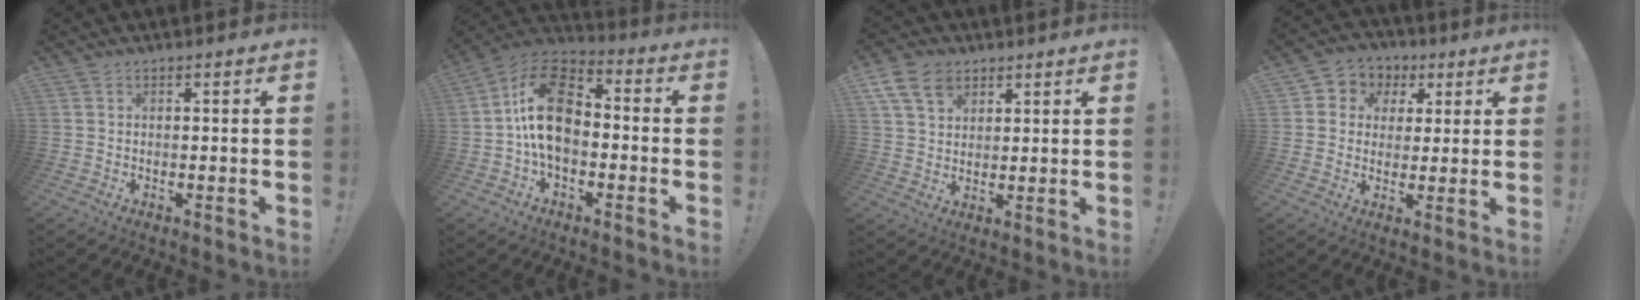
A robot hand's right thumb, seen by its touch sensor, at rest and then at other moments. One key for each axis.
{"total": 17.2, "fx": -0.2, "fy": 11.2, "fz": 13.0, "tx": -0.231, "ty": 0.024, "tz": -0.002}
{"total": 9.9, "fx": 5.3, "fy": 6.8, "fz": 4.8, "tx": -0.078, "ty": -0.016, "tz": 0.105}
{"total": 6.6, "fx": 0.7, "fy": 6.3, "fz": 1.7, "tx": -0.016, "ty": -0.002, "tz": 0.018}